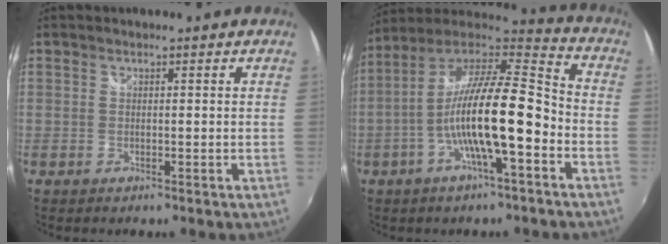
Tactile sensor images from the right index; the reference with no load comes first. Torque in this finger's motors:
{"motor_torque": [2.14, 0.00, 1.05, 0.21]}